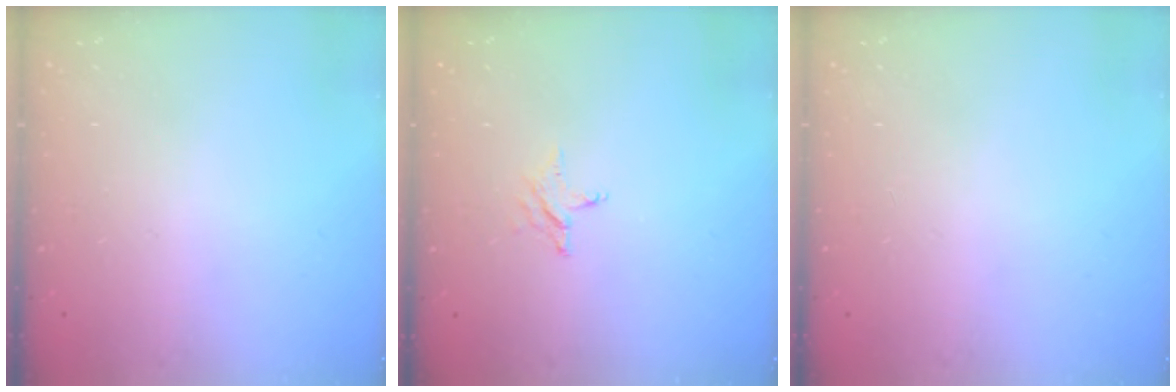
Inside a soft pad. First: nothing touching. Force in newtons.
{"total": 2.8, "press": 2.8, "slide": 0.3}
{"total": 0.0}